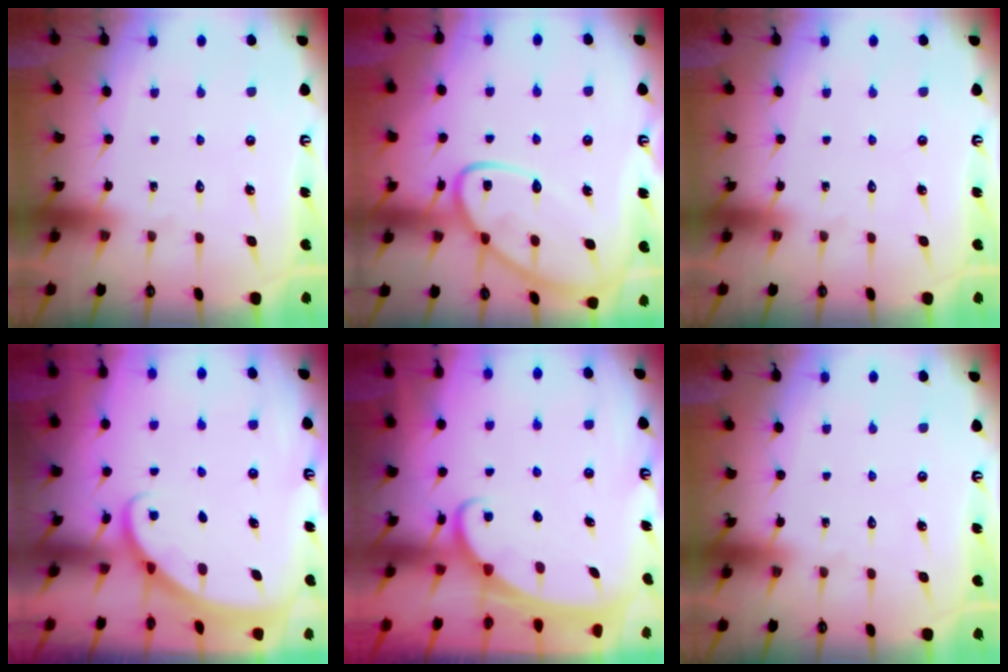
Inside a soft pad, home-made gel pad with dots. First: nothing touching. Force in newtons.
{"total": 13.3, "press": 13.2, "slide": 1.5}
{"total": 0.0}
{"total": 2.1, "press": 2.1, "slide": 0.1}
{"total": 2.2, "press": 2.2, "slide": 0.3}
{"total": 0.0}